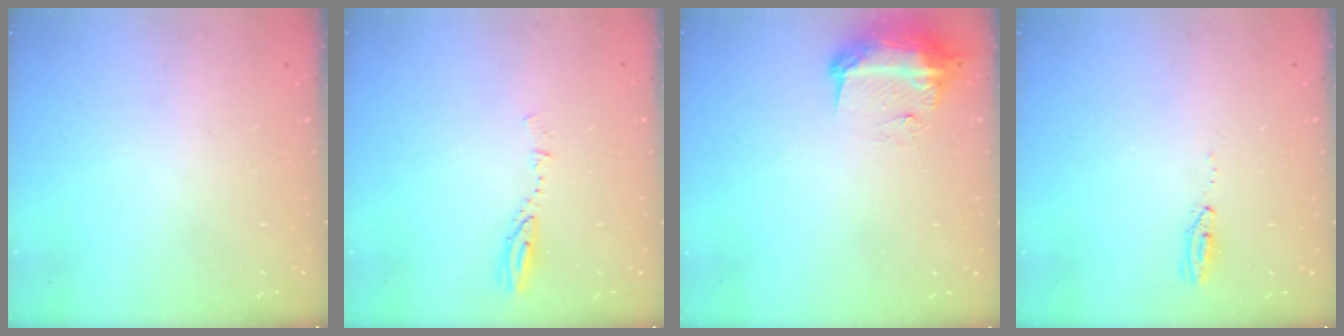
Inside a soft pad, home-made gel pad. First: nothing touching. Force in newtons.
{"total": 4.0, "press": 4.0, "slide": 0.3}
{"total": 11.4, "press": 11.4, "slide": 1.1}
{"total": 3.8, "press": 3.7, "slide": 1.1}